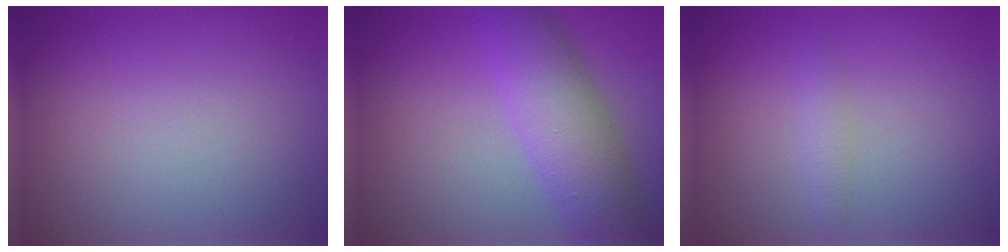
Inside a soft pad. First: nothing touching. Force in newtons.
{"total": 6.3, "press": 6.3, "slide": 0.2}
{"total": 1.0, "press": 1.0, "slide": 0.0}